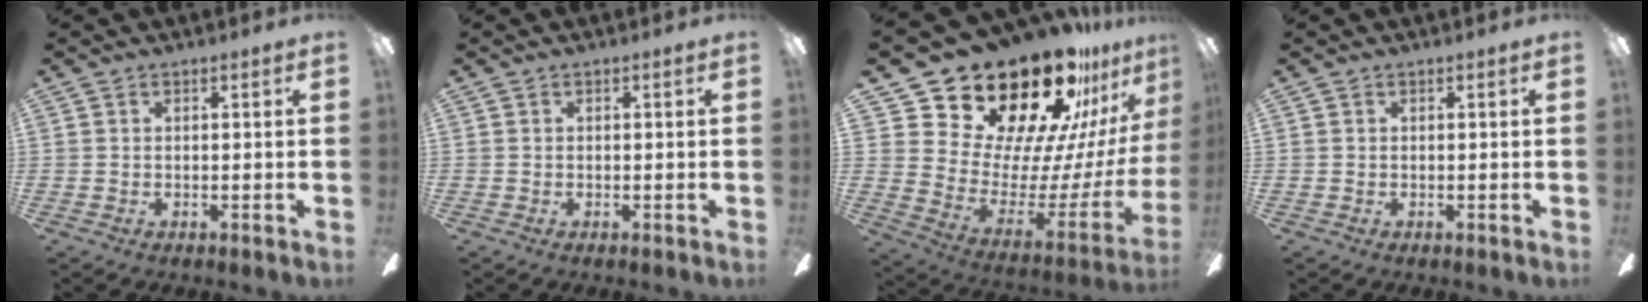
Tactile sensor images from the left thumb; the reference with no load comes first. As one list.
[{"total": 0.0}, {"total": 29.0, "force": [22.9, 12.5, 12.7], "torque": [-0.198, -0.183, 0.431]}, {"total": 0.0}]